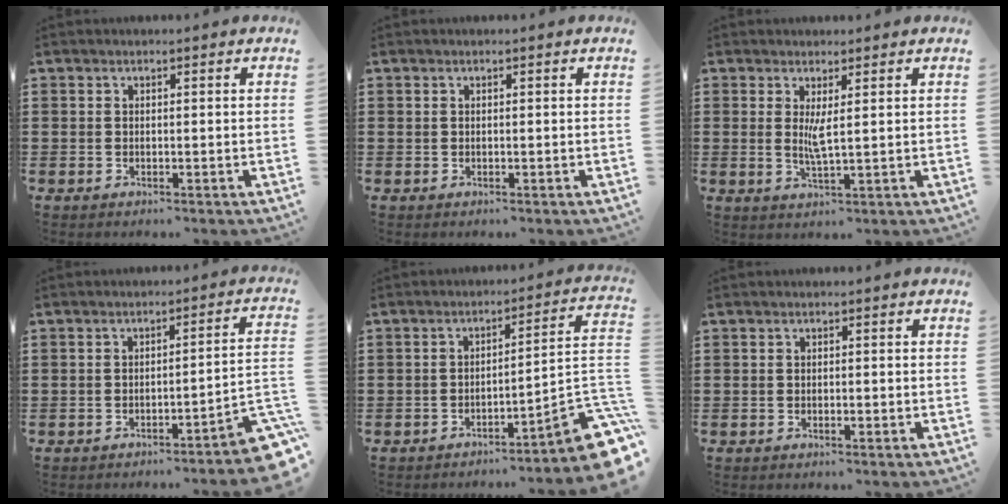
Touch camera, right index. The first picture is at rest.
{"total": 0.0}
{"total": 3.2, "force": [0.9, 0.2, 3.0], "torque": [-0.061, -0.005, 0.014]}
{"total": 4.0, "force": [-3.0, 0.1, 2.7], "torque": [-0.041, -0.019, -0.061]}
{"total": 7.1, "force": [-4.3, 1.0, 5.5], "torque": [-0.070, -0.019, -0.084]}
{"total": 0.6, "force": [-0.2, 0.2, 0.5], "torque": [-0.011, -0.003, -0.004]}